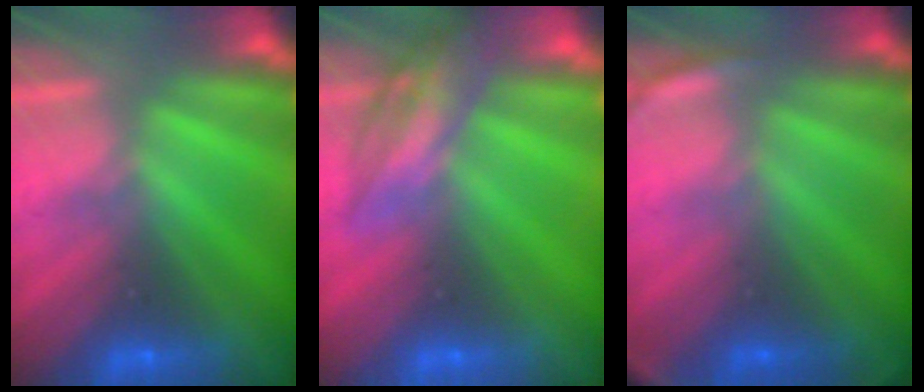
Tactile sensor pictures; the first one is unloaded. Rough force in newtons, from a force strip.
{"total": 2.4}
{"total": 2.7}